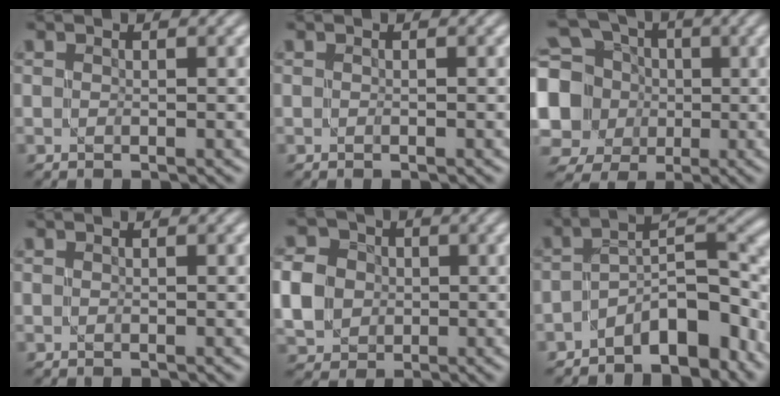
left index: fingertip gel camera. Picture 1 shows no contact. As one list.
[{"total": 0.0}, {"total": 11.2, "force": [0.0, 10.2, 4.5], "torque": [-0.137, 0.006, -0.022]}, {"total": 0.0}, {"total": 5.3, "force": [-0.2, 4.7, 2.5], "torque": [-0.061, 0.004, -0.010]}, {"total": 8.3, "force": [-4.8, 3.3, 5.9], "torque": [-0.066, 0.011, -0.090]}]